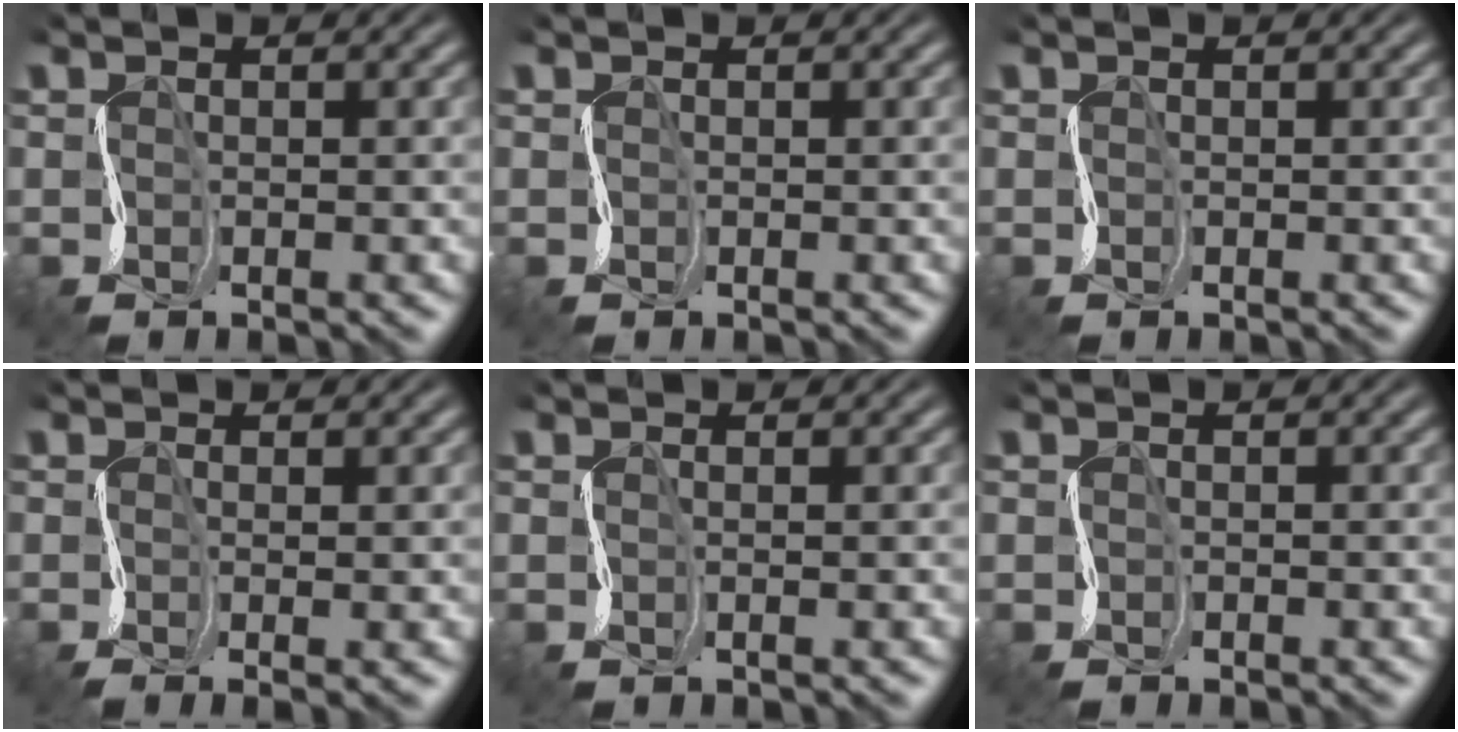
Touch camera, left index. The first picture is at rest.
{"total": 0.0}
{"total": 0.0}
{"total": 1.7, "force": [-0.1, 0.5, 1.6], "torque": [-0.025, -0.005, -0.002]}
{"total": 0.7, "force": [0.6, 0.3, 0.4], "torque": [-0.001, 0.001, 0.009]}
{"total": 0.5, "force": [-0.4, -0.1, -0.3], "torque": [0.002, 0.001, -0.006]}